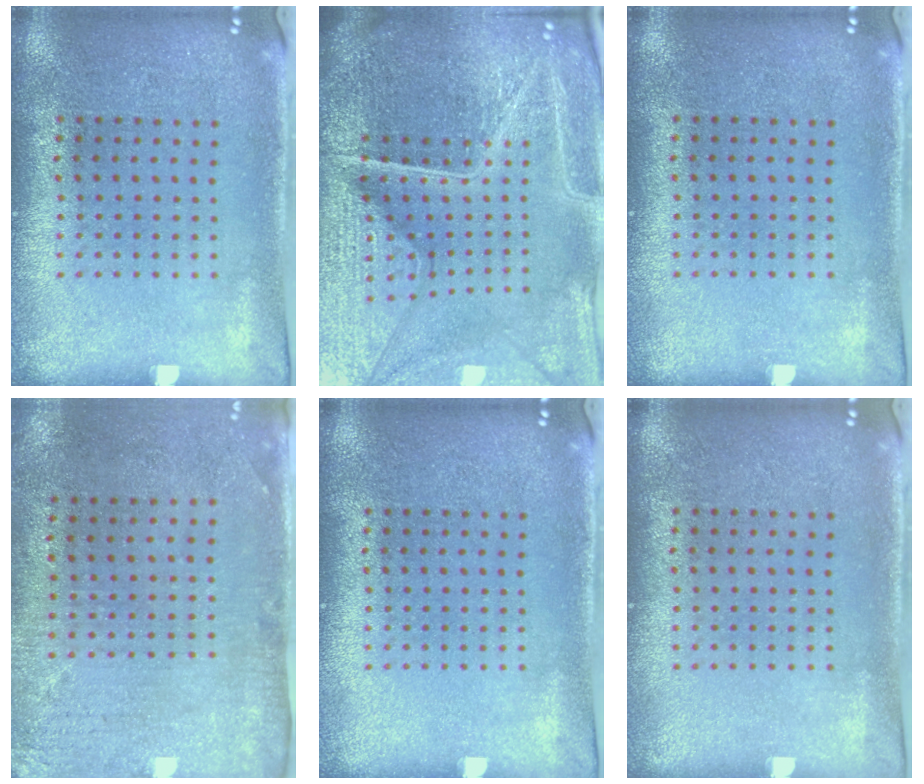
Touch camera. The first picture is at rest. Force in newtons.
{"total": 6.5, "press": 5.8, "slide": 3.1}
{"total": 0.0}
{"total": 2.9, "press": 2.4, "slide": 1.7}
{"total": 0.0}
{"total": 0.0}